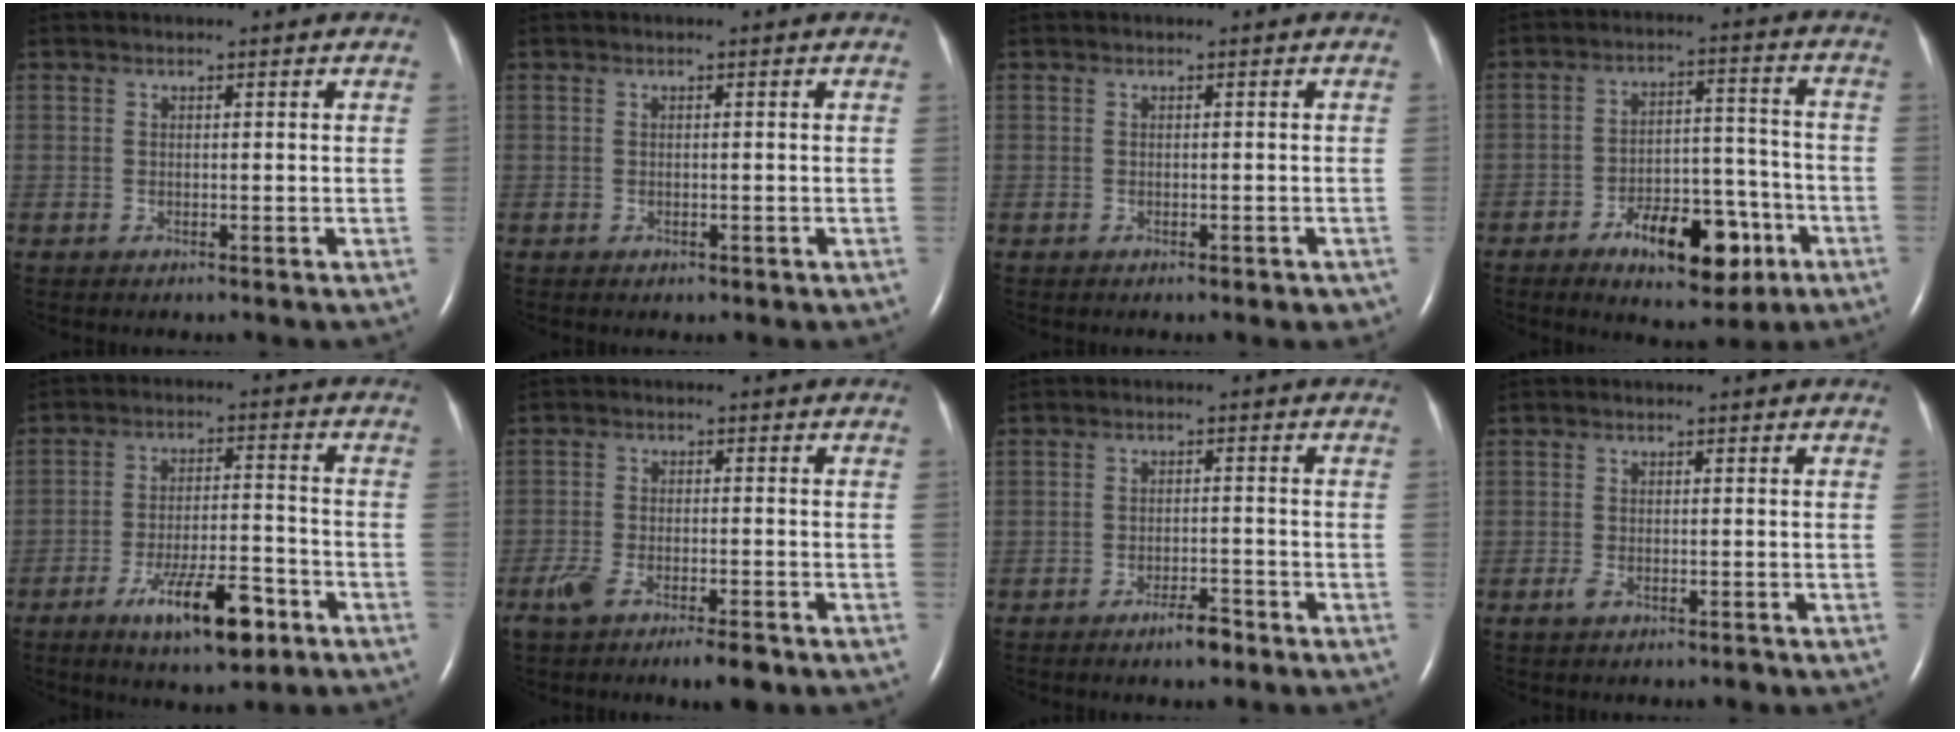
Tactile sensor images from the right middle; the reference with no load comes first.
{"total": 0.6, "force": [-0.3, 0.4, 0.3], "torque": [-0.008, 0.000, 0.000]}
{"total": 2.1, "force": [-1.5, 0.8, 1.2], "torque": [-0.011, -0.002, -0.012]}
{"total": 12.0, "force": [-6.3, 5.2, 8.8], "torque": [-0.130, 0.018, -0.087]}
{"total": 10.8, "force": [-6.2, 2.6, 8.4], "torque": [-0.146, -0.005, -0.096]}
{"total": 6.6, "force": [-4.6, 1.6, 4.5], "torque": [-0.083, -0.007, -0.074]}
{"total": 3.3, "force": [-2.5, 0.7, 2.1], "torque": [-0.038, 0.000, -0.041]}
{"total": 1.8, "force": [-1.1, 0.6, 1.3], "torque": [-0.029, -0.002, -0.020]}